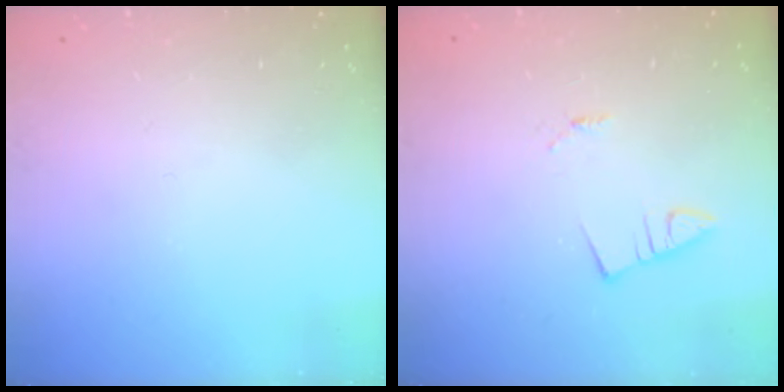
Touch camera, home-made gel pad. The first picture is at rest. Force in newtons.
{"total": 1.2, "press": 1.2, "slide": 0.1}